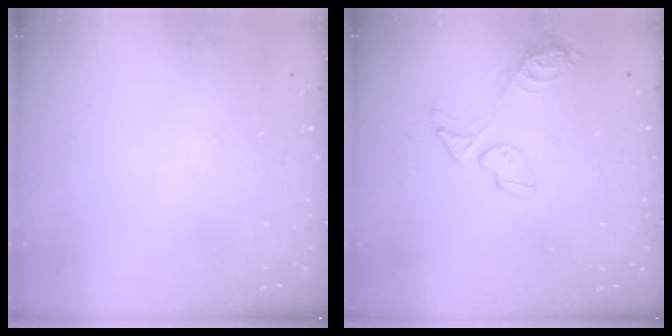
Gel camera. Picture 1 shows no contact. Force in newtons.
{"total": 9.0, "press": 8.6, "slide": 2.5}